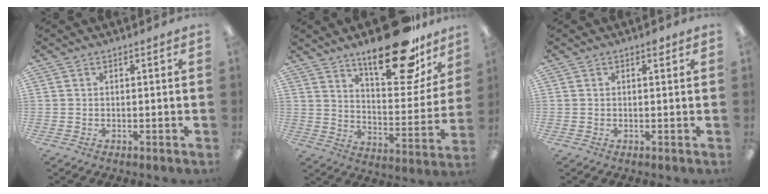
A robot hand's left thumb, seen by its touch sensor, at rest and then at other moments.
{"total": 22.2, "force": [16.2, 7.9, 12.9], "torque": [-0.179, -0.104, 0.266]}
{"total": 1.3, "force": [0.8, 0.5, 0.9], "torque": [-0.002, -0.003, 0.010]}